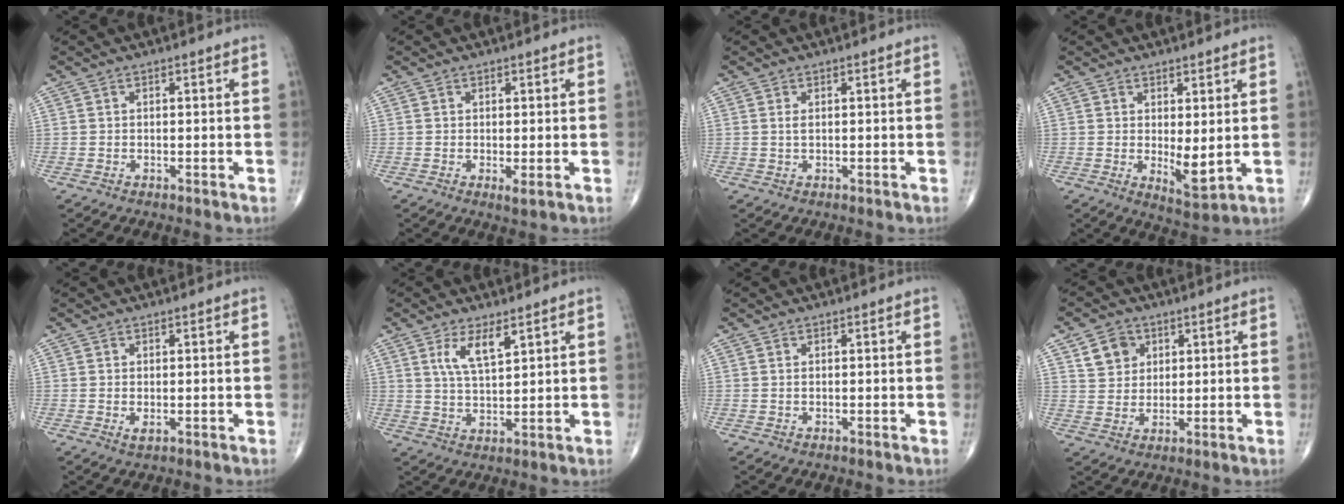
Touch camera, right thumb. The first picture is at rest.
{"total": 1.2, "force": [0.0, 0.4, 1.2], "torque": [-0.020, -0.007, -0.001]}
{"total": 0.8, "force": [0.3, 0.3, 0.7], "torque": [-0.016, -0.002, 0.006]}
{"total": 5.3, "force": [0.5, 1.9, 4.9], "torque": [-0.070, -0.021, 0.017]}
{"total": 1.1, "force": [-0.1, 0.6, 0.9], "torque": [-0.015, -0.004, 0.000]}
{"total": 6.0, "force": [3.3, 2.0, 4.7], "torque": [-0.083, -0.022, 0.068]}
{"total": 0.0}
{"total": 6.0, "force": [2.8, 4.9, 2.1], "torque": [-0.012, -0.013, 0.051]}